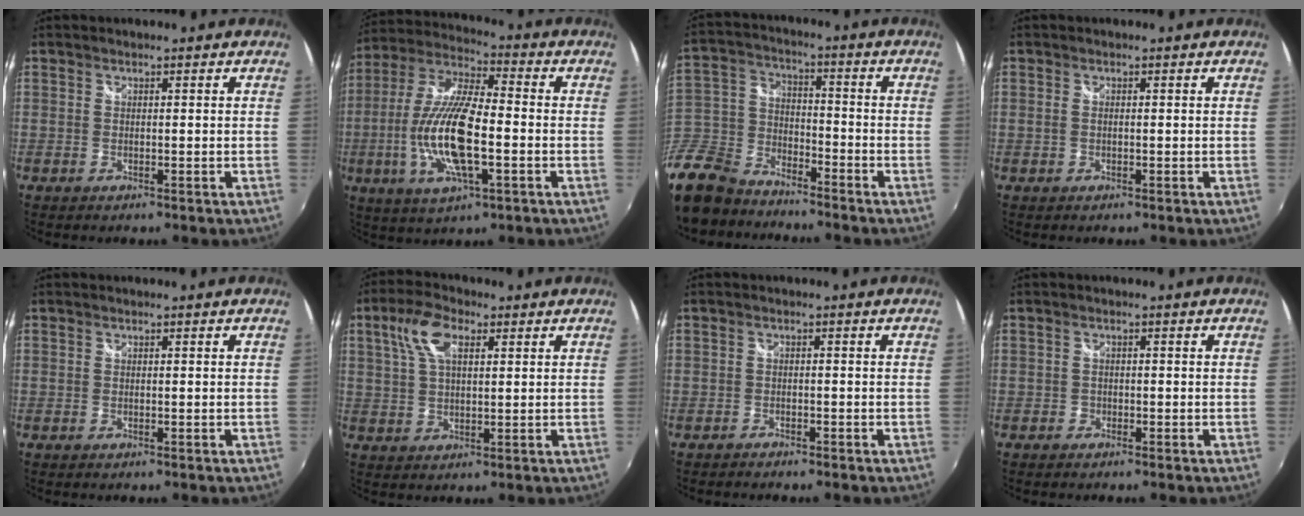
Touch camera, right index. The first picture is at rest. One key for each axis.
{"total": 16.8, "fx": -3.5, "fy": 5.2, "fz": 15.6, "tx": -0.317, "ty": -0.008, "tz": -0.068}
{"total": 19.0, "fx": -13.9, "fy": 10.4, "fz": 7.6, "tx": -0.219, "ty": 0.003, "tz": -0.257}
{"total": 0.8, "fx": 0.0, "fy": 0.4, "fz": 0.7, "tx": -0.017, "ty": -0.002, "tz": -0.002}
{"total": 0.0}
{"total": 7.8, "fx": 3.2, "fy": 3.6, "fz": 6.2, "tx": -0.125, "ty": 0.019, "tz": 0.059}
{"total": 1.6, "fx": -1.5, "fy": 0.5, "fz": 0.3, "tx": -0.016, "ty": -0.004, "tz": -0.028}
{"total": 1.1, "fx": -0.8, "fy": 0.7, "fz": 0.1, "tx": -0.007, "ty": 0.000, "tz": -0.016}